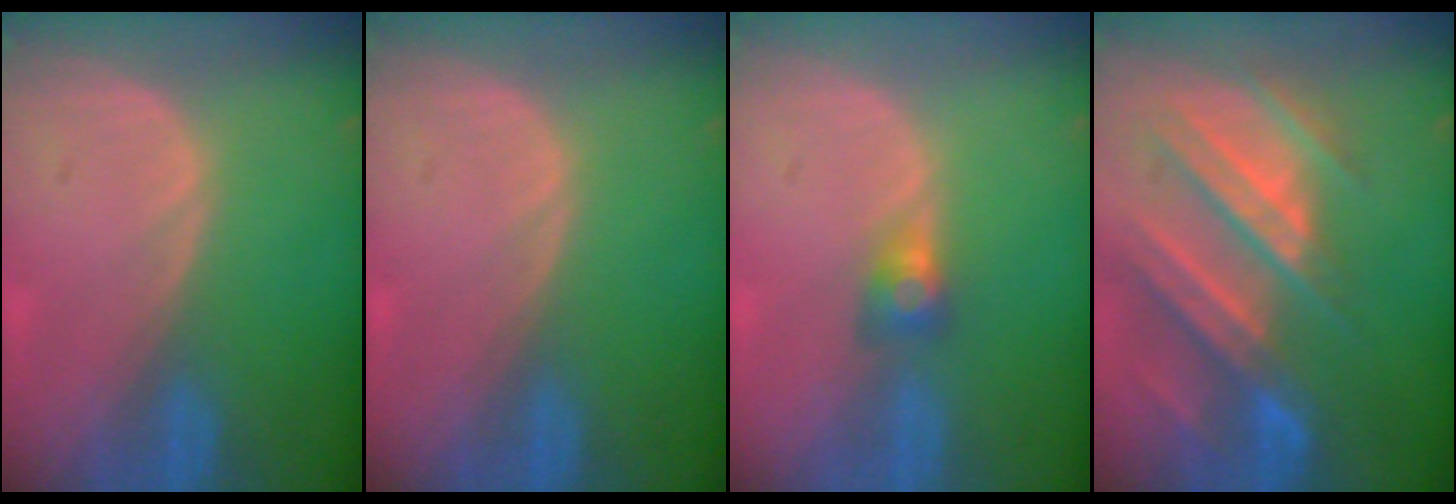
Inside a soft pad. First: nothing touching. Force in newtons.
{"total": 0.0}
{"total": 3.0, "press": 2.5, "slide": 1.7}
{"total": 11.3, "press": 9.9, "slide": 5.3}